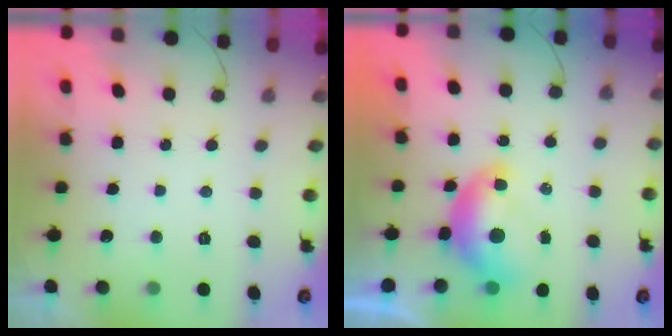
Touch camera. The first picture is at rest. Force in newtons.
{"total": 8.1, "press": 8.0, "slide": 0.9}